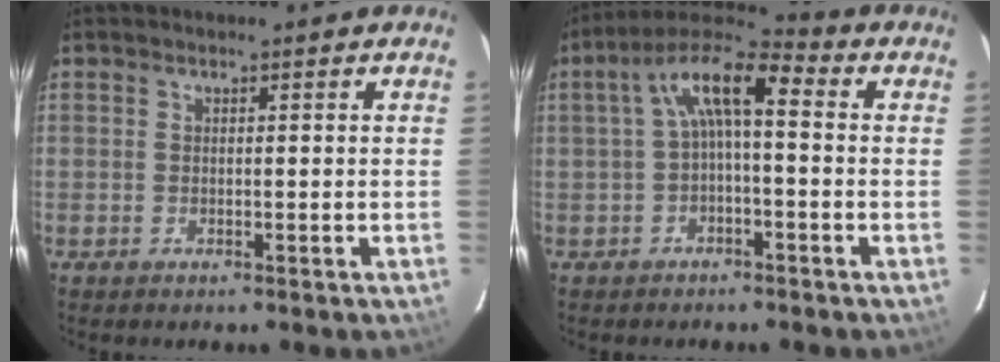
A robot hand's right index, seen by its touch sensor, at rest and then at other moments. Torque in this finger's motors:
{"motor_torque": [0.74, -0.33, 0.74, 0.18]}